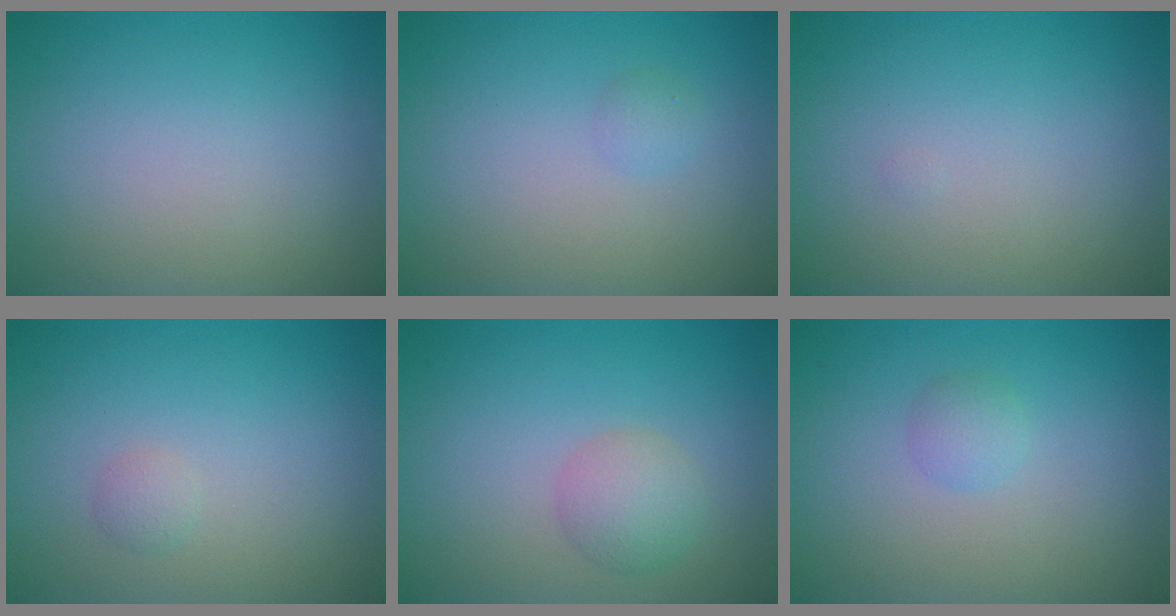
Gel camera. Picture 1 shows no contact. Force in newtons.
{"total": 0.9, "press": 0.9, "slide": 0.0}
{"total": 0.0}
{"total": 0.7, "press": 0.7, "slide": 0.0}
{"total": 2.5, "press": 2.5, "slide": 0.1}
{"total": 1.2, "press": 1.2, "slide": 0.1}